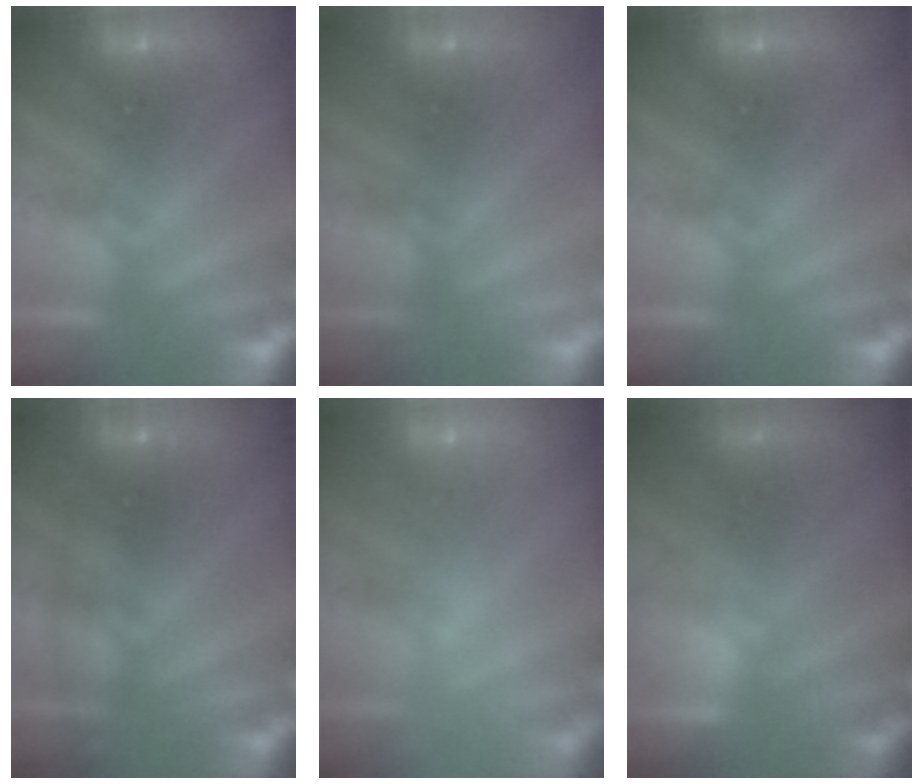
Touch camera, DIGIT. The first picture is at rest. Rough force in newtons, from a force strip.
{"total": 3.0}
{"total": 0.0}
{"total": 2.7}
{"total": 2.3}
{"total": 3.5}